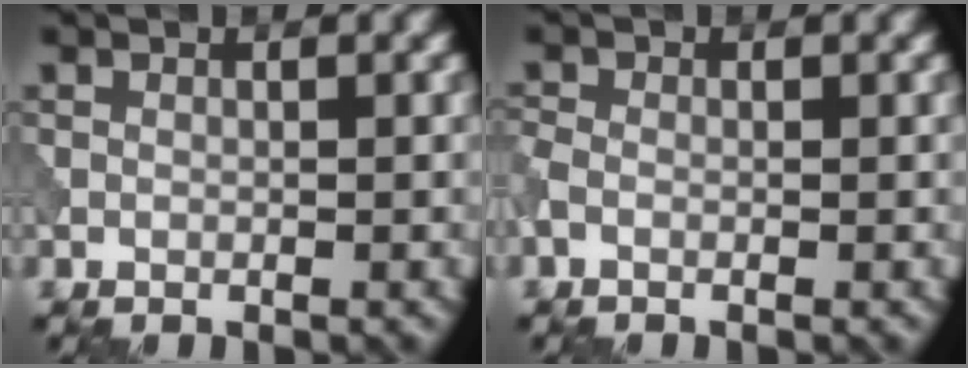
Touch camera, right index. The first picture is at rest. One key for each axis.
{"total": 1.2, "fx": -0.5, "fy": 0.8, "fz": 0.8, "tx": -0.020, "ty": -0.001, "tz": -0.014}